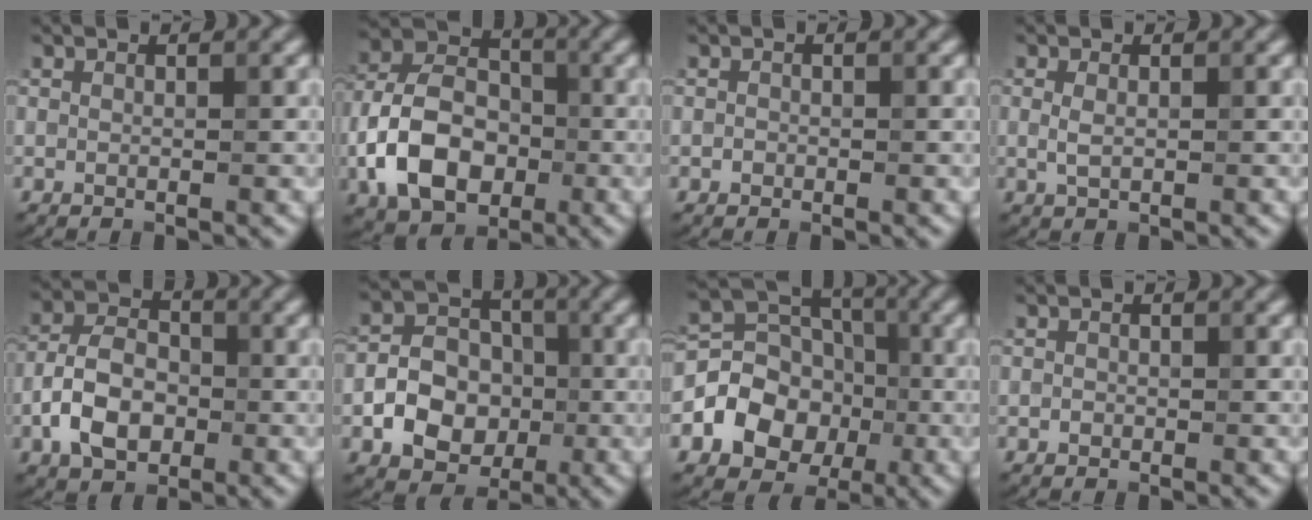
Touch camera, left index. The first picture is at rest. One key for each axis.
{"total": 8.6, "fx": -2.7, "fy": 6.0, "fz": 5.6, "tx": -0.103, "ty": 0.009, "tz": -0.061}
{"total": 0.5, "fx": -0.2, "fy": 0.4, "fz": 0.1, "tx": 0.001, "ty": -0.003, "tz": -0.005}
{"total": 1.3, "fx": 0.1, "fy": 0.7, "fz": 1.1, "tx": -0.026, "ty": -0.002, "tz": 0.003}
{"total": 5.7, "fx": -1.8, "fy": 3.8, "fz": 3.8, "tx": -0.067, "ty": 0.007, "tz": -0.039}
{"total": 6.4, "fx": -1.8, "fy": 5.0, "fz": 3.6, "tx": -0.044, "ty": -0.001, "tz": -0.041}
{"total": 7.1, "fx": -2.0, "fy": 5.8, "fz": 3.6, "tx": -0.054, "ty": 0.001, "tz": -0.051}
{"total": 0.5, "fx": -0.2, "fy": 0.5, "fz": 0.1, "tx": 0.001, "ty": -0.003, "tz": -0.004}